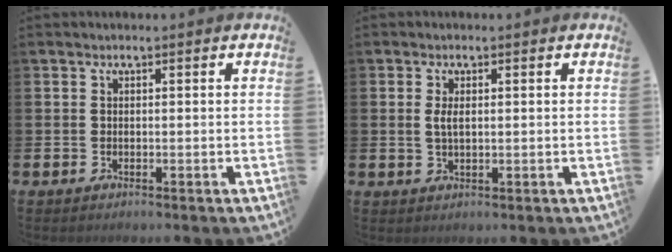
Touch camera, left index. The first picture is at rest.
{"total": 2.0, "force": [0.5, 0.8, 1.8], "torque": [-0.031, 0.001, 0.005]}